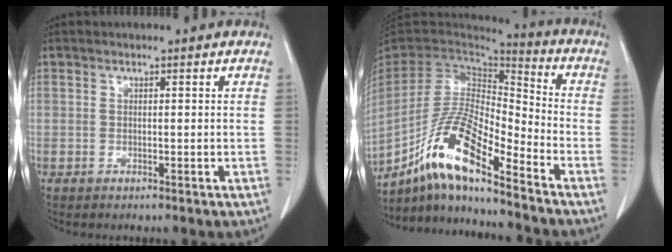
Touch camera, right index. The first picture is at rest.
{"total": 15.8, "force": [-10.5, 2.5, 11.6], "torque": [-0.223, -0.001, -0.193]}